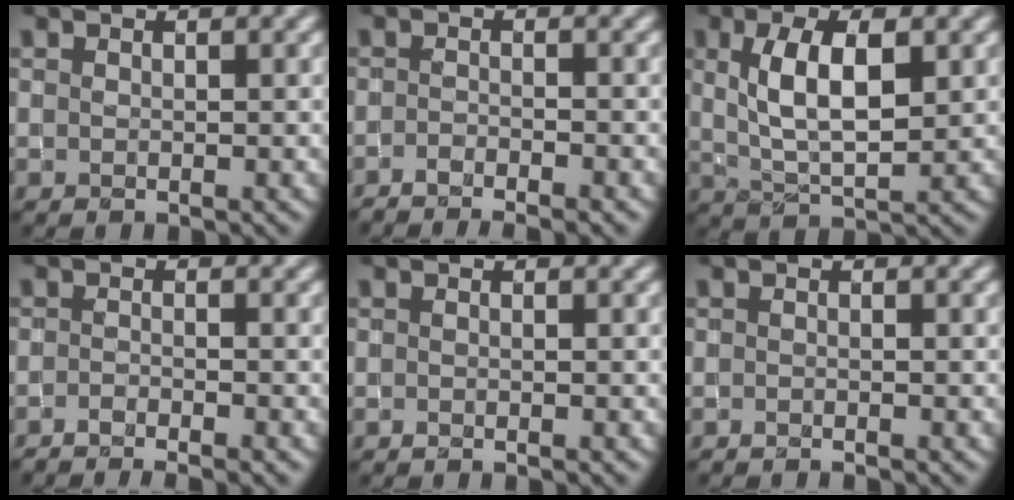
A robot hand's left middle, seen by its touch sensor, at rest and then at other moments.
{"total": 3.4, "force": [-2.7, 0.5, 2.0], "torque": [-0.036, 0.001, -0.050]}
{"total": 6.0, "force": [1.5, 2.5, 5.3], "torque": [-0.101, 0.008, 0.032]}
{"total": 3.3, "force": [-2.6, 0.5, 1.9], "torque": [-0.036, 0.000, -0.048]}
{"total": 0.6, "force": [-0.5, 0.1, 0.3], "torque": [-0.003, -0.005, -0.009]}
{"total": 1.0, "force": [-0.9, 0.1, 0.3], "torque": [-0.002, -0.002, -0.018]}